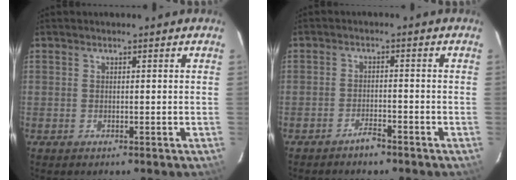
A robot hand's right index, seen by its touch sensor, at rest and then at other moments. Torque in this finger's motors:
{"motor_torque": [0.23, -0.16, 0.09, 0.01]}